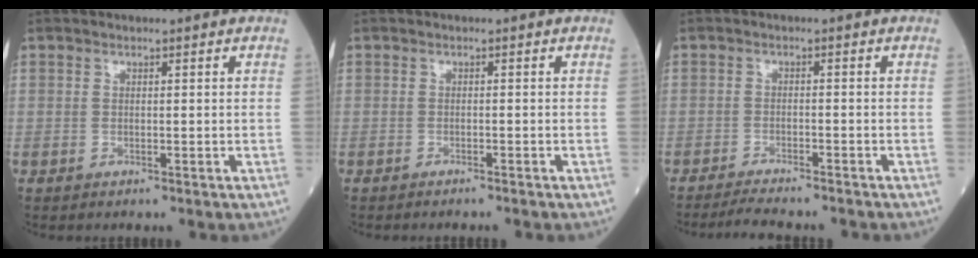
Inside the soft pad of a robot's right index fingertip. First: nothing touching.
{"total": 1.3, "force": [-1.2, -0.1, 0.4], "torque": [-0.008, 0.001, -0.015]}
{"total": 6.8, "force": [-6.4, 0.3, 2.3], "torque": [-0.033, -0.013, -0.099]}